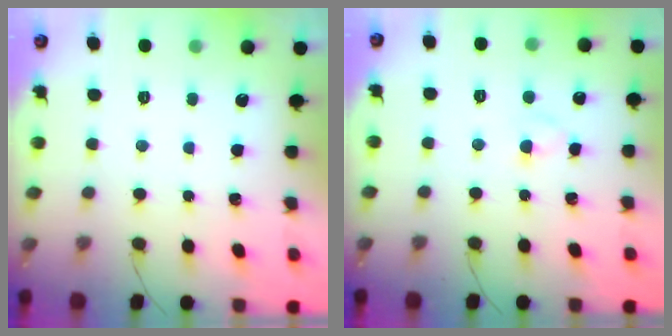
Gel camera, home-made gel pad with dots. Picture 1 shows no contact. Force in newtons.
{"total": 2.8, "press": 2.6, "slide": 1.1}